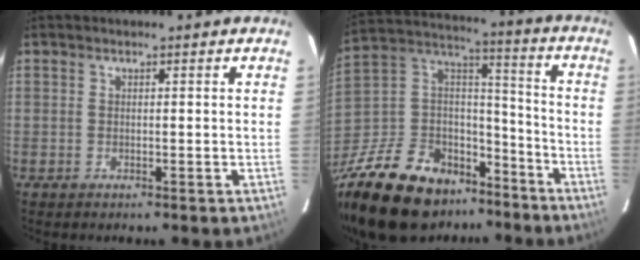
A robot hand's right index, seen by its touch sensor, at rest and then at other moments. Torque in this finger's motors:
{"motor_torque": [1.13, -1.00, 0.54, 0.14]}